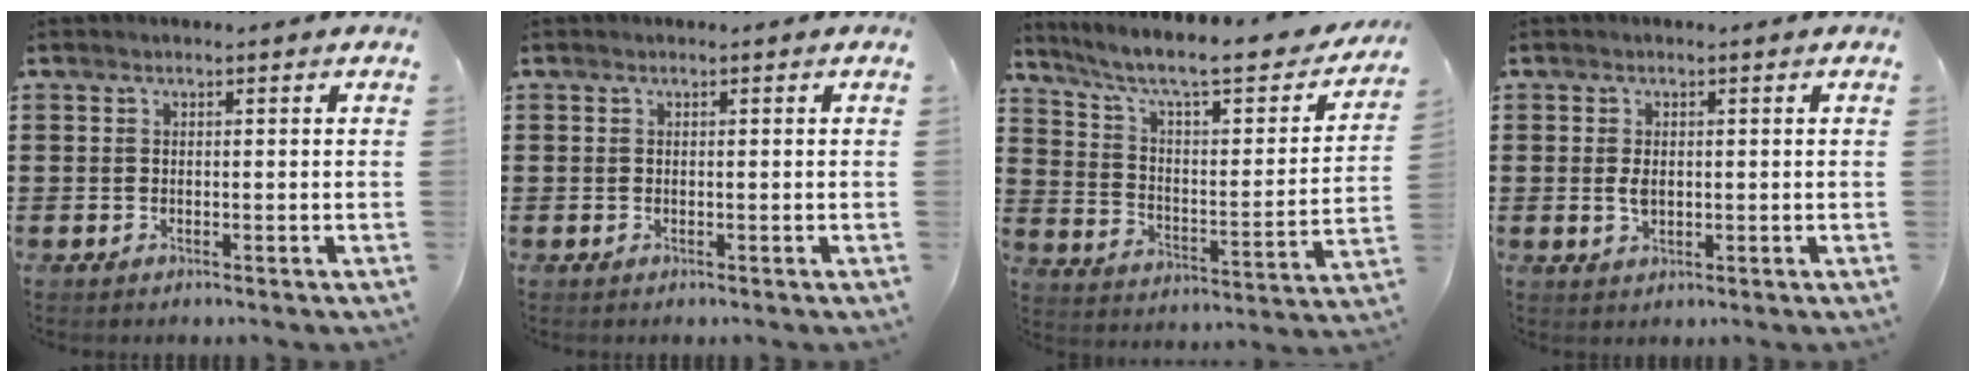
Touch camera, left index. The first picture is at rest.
{"total": 0.0}
{"total": 9.0, "force": [6.9, 1.3, 5.7], "torque": [-0.129, -0.048, 0.109]}
{"total": 2.3, "force": [0.2, 1.2, 1.9], "torque": [-0.047, 0.001, 0.000]}